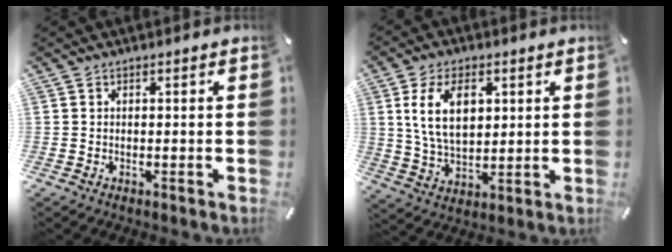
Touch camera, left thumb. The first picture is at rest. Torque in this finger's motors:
{"motor_torque": [0.61, 0.71, 1.42, -1.35, 0.56]}